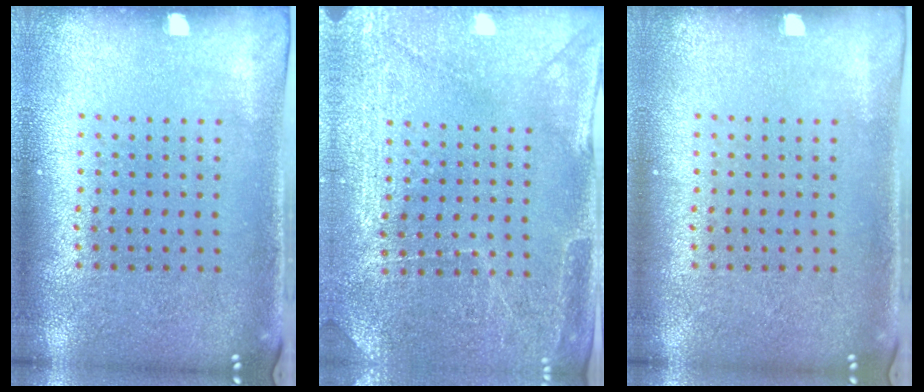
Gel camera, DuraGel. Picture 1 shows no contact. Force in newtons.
{"total": 2.9, "press": 2.9, "slide": 0.2}
{"total": 0.0}